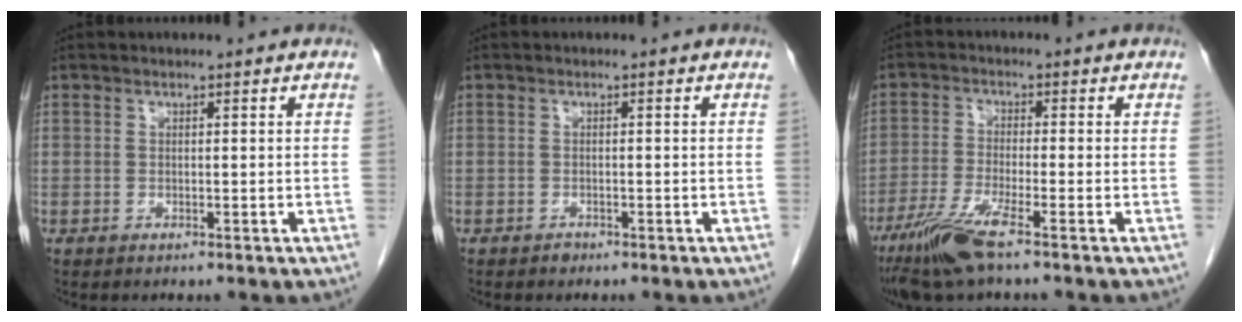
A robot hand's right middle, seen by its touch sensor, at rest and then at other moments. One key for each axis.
{"total": 0.7, "fx": -0.6, "fy": 0.3, "fz": 0.1, "tx": -0.002, "ty": 0.000, "tz": -0.011}
{"total": 7.3, "fx": -4.9, "fy": 0.0, "fz": 5.5, "tx": -0.117, "ty": -0.022, "tz": -0.097}